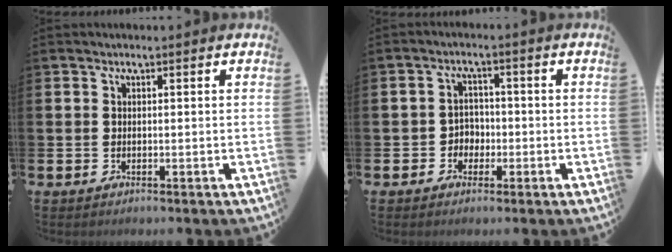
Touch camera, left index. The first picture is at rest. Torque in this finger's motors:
{"motor_torque": [0.03, -0.09, 0.02, 0.00]}